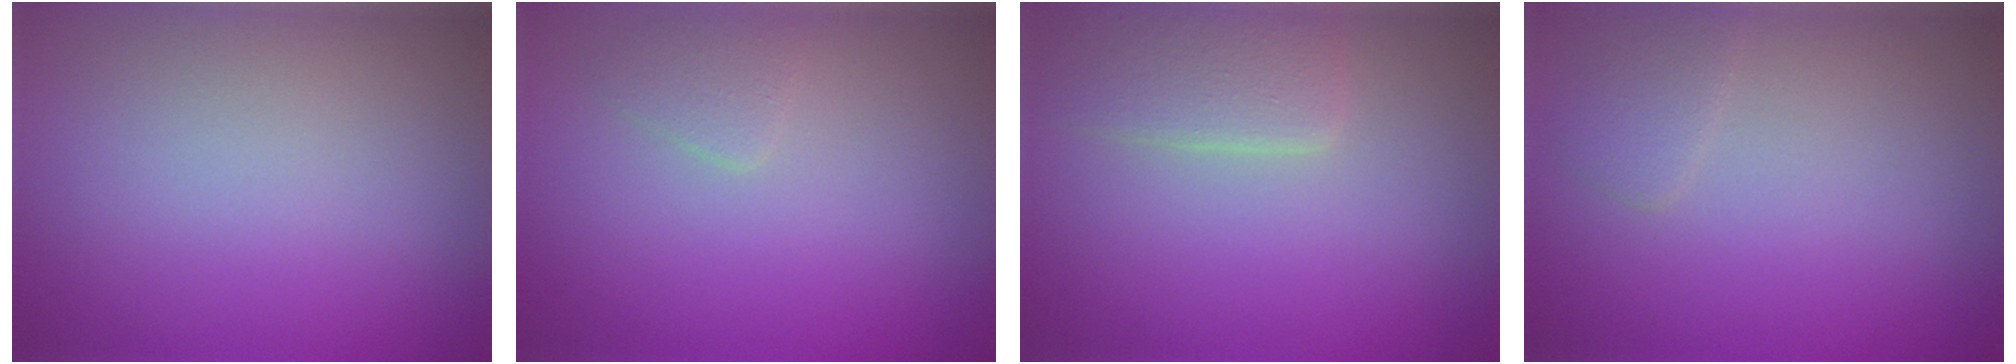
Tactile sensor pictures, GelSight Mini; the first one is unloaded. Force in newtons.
{"total": 1.1, "press": 1.1, "slide": 0.0}
{"total": 2.8, "press": 2.8, "slide": 0.2}
{"total": 1.4, "press": 1.4, "slide": 0.1}